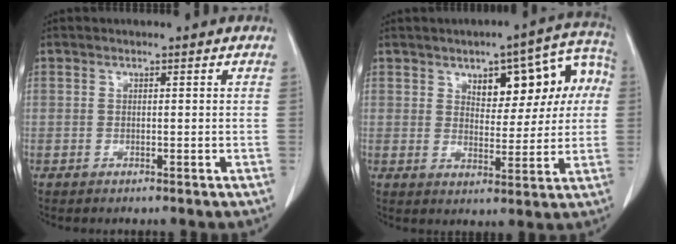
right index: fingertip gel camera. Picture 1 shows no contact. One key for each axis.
{"total": 12.3, "fx": 3.6, "fy": 5.5, "fz": 10.4, "tx": -0.119, "ty": 0.038, "tz": 0.050}